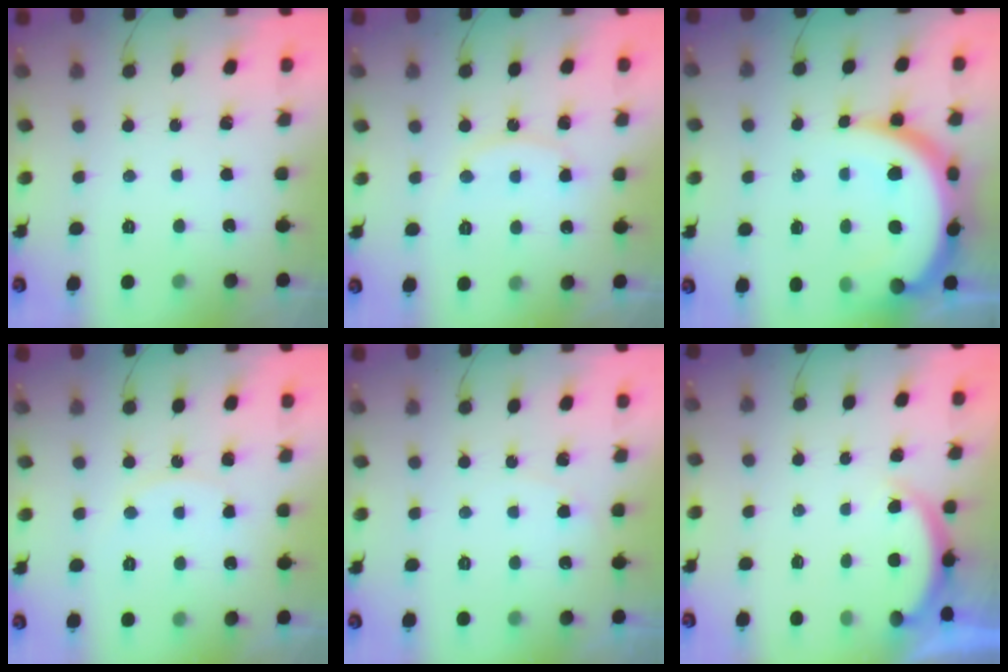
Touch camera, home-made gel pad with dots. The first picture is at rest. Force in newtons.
{"total": 8.3, "press": 8.3, "slide": 0.5}
{"total": 14.9, "press": 14.8, "slide": 1.8}
{"total": 3.9, "press": 3.9, "slide": 0.7}
{"total": 2.7, "press": 2.7, "slide": 0.2}
{"total": 3.0, "press": 2.9, "slide": 0.6}